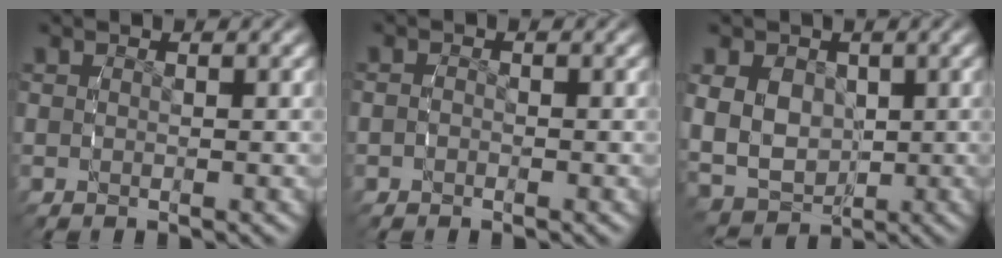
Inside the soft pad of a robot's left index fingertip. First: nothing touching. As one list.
[{"total": 0.7, "force": [-0.7, 0.1, 0.1], "torque": [-0.006, -0.008, -0.011]}, {"total": 8.7, "force": [-0.1, 7.5, 4.4], "torque": [-0.111, -0.043, 0.013]}]